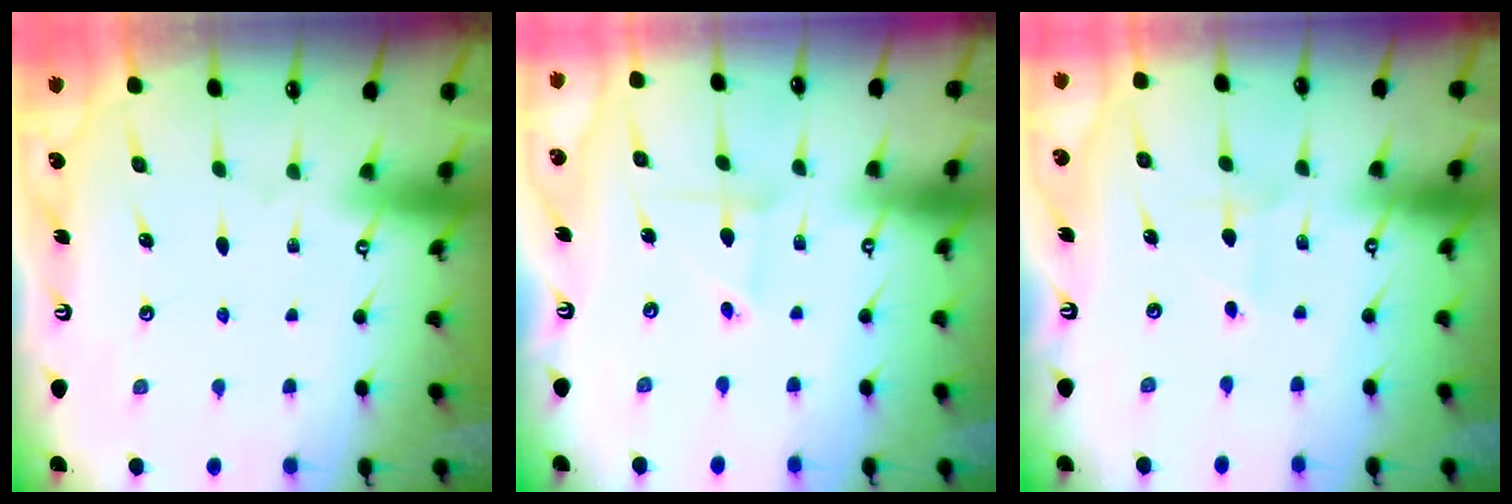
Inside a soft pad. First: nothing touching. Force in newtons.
{"total": 2.4, "press": 2.4, "slide": 0.2}
{"total": 1.4, "press": 1.4, "slide": 0.1}